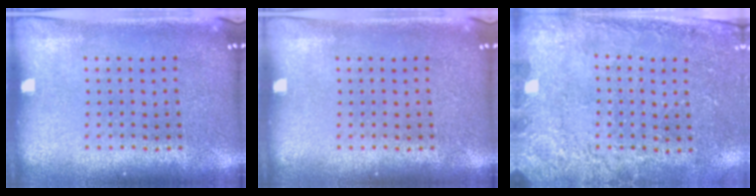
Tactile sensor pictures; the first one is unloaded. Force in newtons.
{"total": 0.0}
{"total": 2.6, "press": 2.3, "slide": 1.2}